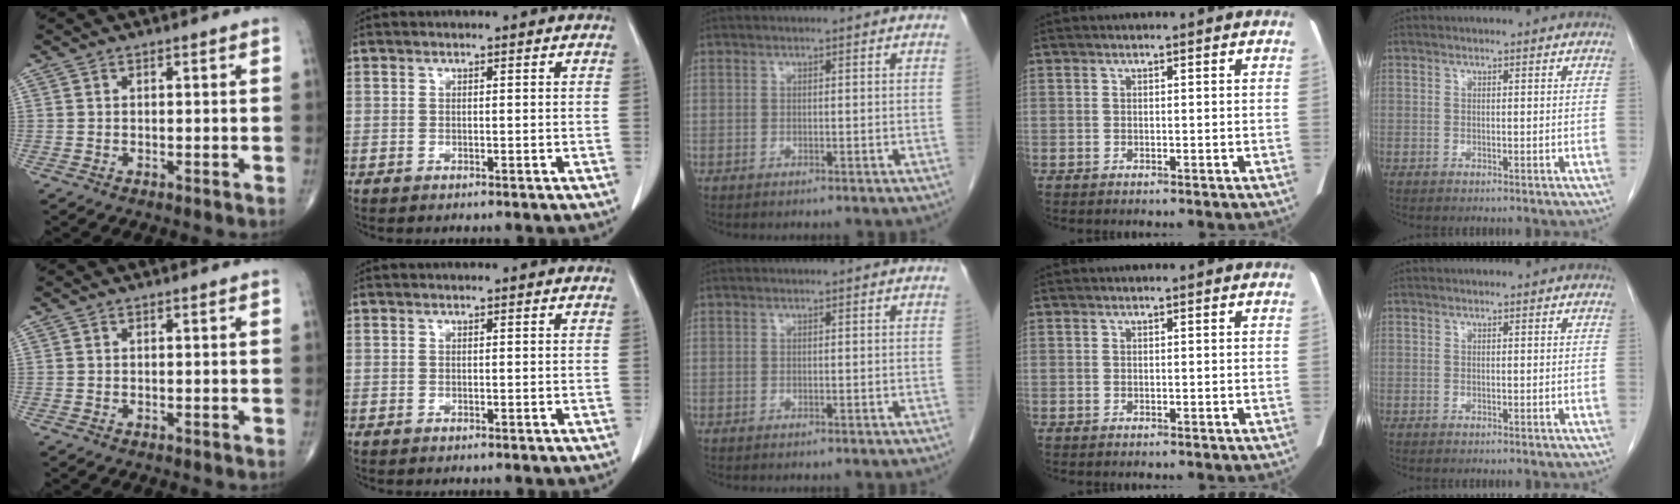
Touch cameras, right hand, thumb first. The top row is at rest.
{}